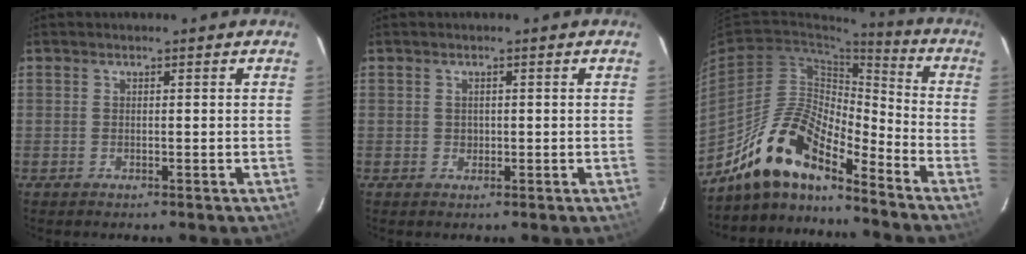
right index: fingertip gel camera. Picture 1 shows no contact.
{"total": 1.0, "force": [0.1, 1.0, 0.3], "torque": [-0.002, 0.003, 0.004]}
{"total": 15.5, "force": [-12.3, 4.2, 8.5], "torque": [-0.165, 0.001, -0.236]}